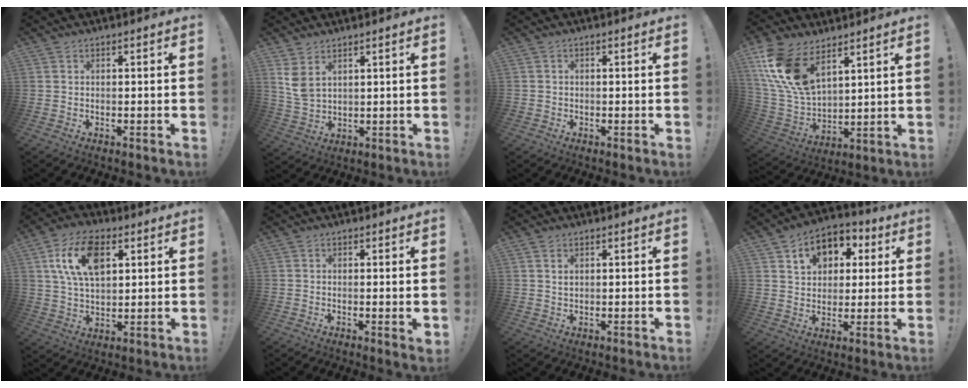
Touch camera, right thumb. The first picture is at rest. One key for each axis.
{"total": 6.3, "fx": 3.3, "fy": 3.8, "fz": 3.8, "tx": -0.073, "ty": -0.014, "tz": 0.065}
{"total": 1.0, "fx": -0.5, "fy": 0.9, "fz": 0.1, "tx": -0.006, "ty": 0.005, "tz": -0.008}
{"total": 16.9, "fx": 9.6, "fy": 9.4, "fz": 10.2, "tx": -0.222, "ty": -0.055, "tz": 0.183}
{"total": 14.9, "fx": 5.9, "fy": 9.1, "fz": 10.2, "tx": -0.174, "ty": -0.004, "tz": 0.108}
{"total": 1.9, "fx": 0.5, "fy": 0.2, "fz": 1.8, "tx": -0.017, "ty": -0.006, "tz": 0.006}
{"total": 1.5, "fx": 0.8, "fy": 0.8, "fz": 0.9, "tx": -0.017, "ty": -0.001, "tz": 0.015}
{"total": 11.3, "fx": 4.6, "fy": 9.0, "fz": 5.2, "tx": -0.065, "ty": -0.019, "tz": 0.085}